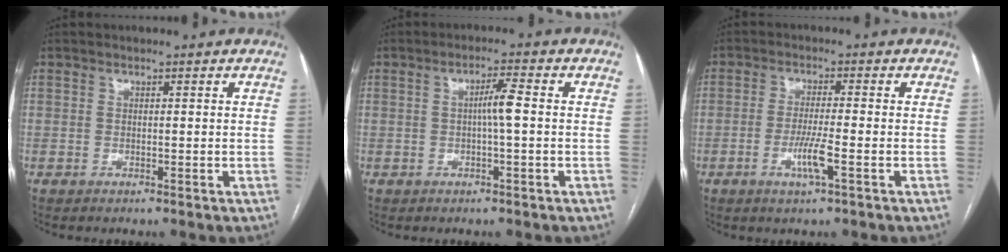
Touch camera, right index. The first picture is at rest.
{"total": 3.3, "force": [0.0, 0.2, 3.3], "torque": [-0.058, 0.006, -0.001]}
{"total": 4.7, "force": [-1.8, 0.0, 4.4], "torque": [-0.086, -0.009, -0.034]}